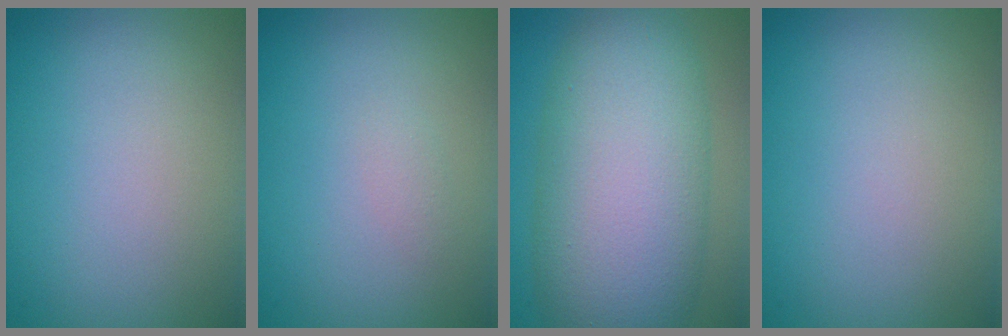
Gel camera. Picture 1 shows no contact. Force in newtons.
{"total": 0.6, "press": 0.6, "slide": 0.0}
{"total": 12.4, "press": 12.4, "slide": 0.2}
{"total": 0.0}